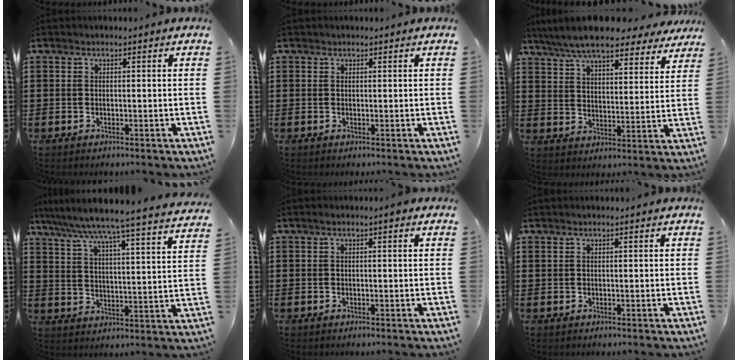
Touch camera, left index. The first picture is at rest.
{"total": 0.0}
{"total": 8.6, "force": [7.8, 1.2, 3.5], "torque": [-0.099, -0.026, 0.143]}
{"total": 6.1, "force": [5.4, -1.1, 2.7], "torque": [-0.076, -0.047, 0.082]}
{"total": 0.9, "force": [0.1, 0.0, 0.9], "torque": [-0.016, 0.001, 0.002]}
{"total": 0.0}